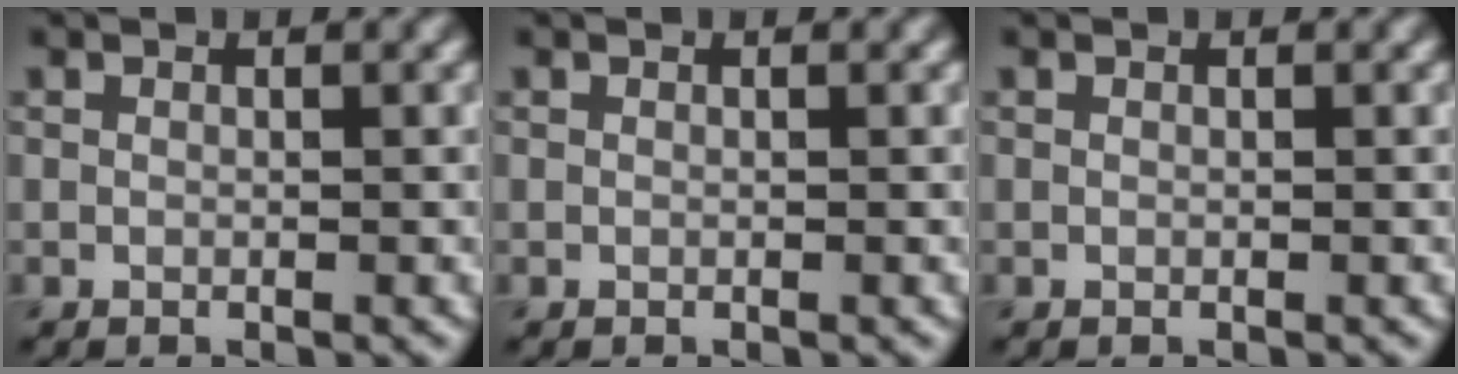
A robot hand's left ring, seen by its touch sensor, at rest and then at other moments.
{"total": 0.0}
{"total": 0.0}